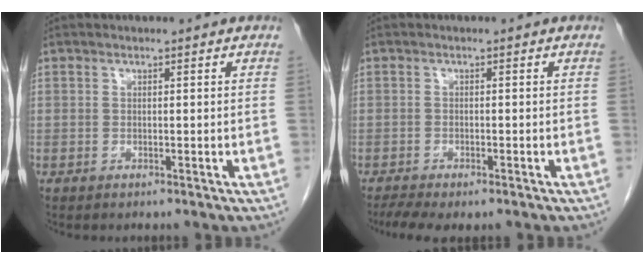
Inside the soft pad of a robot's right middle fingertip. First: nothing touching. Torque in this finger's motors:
{"motor_torque": [0.36, -0.11, 0.05, 0.01]}